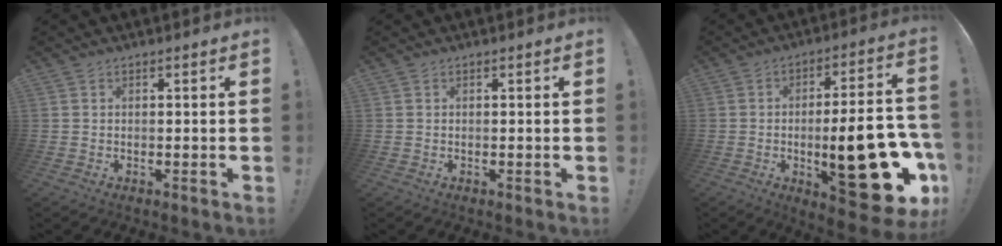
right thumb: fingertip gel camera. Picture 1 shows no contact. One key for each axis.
{"total": 0.0}
{"total": 26.3, "fx": -7.2, "fy": 8.8, "fz": 23.8, "tx": -0.336, "ty": 0.024, "tz": -0.104}